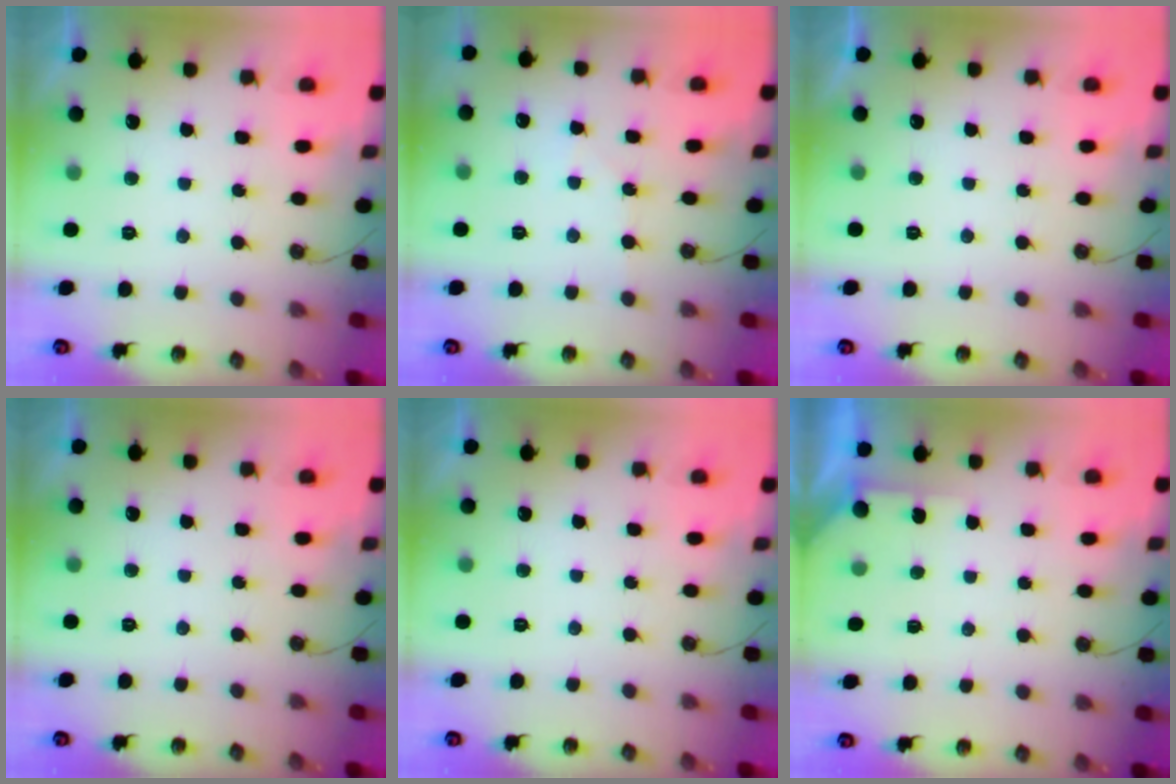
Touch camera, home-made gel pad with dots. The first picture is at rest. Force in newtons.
{"total": 4.4, "press": 4.3, "slide": 0.6}
{"total": 0.0}
{"total": 0.0}
{"total": 0.0}
{"total": 2.8, "press": 2.8, "slide": 0.2}